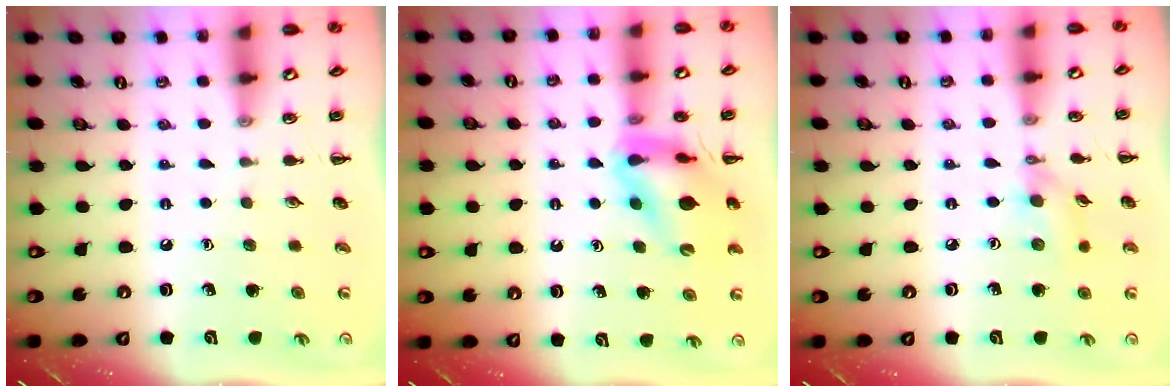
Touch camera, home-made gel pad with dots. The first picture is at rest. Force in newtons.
{"total": 12.7, "press": 12.4, "slide": 2.7}
{"total": 6.1, "press": 6.0, "slide": 0.8}